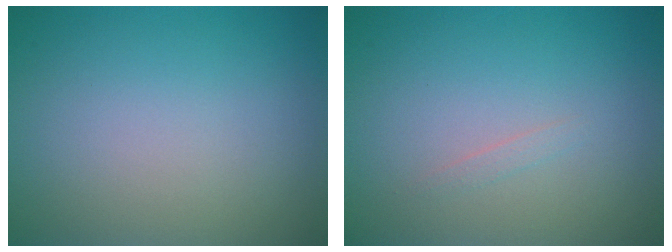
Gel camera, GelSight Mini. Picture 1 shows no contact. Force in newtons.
{"total": 0.5, "press": 0.5, "slide": 0.1}